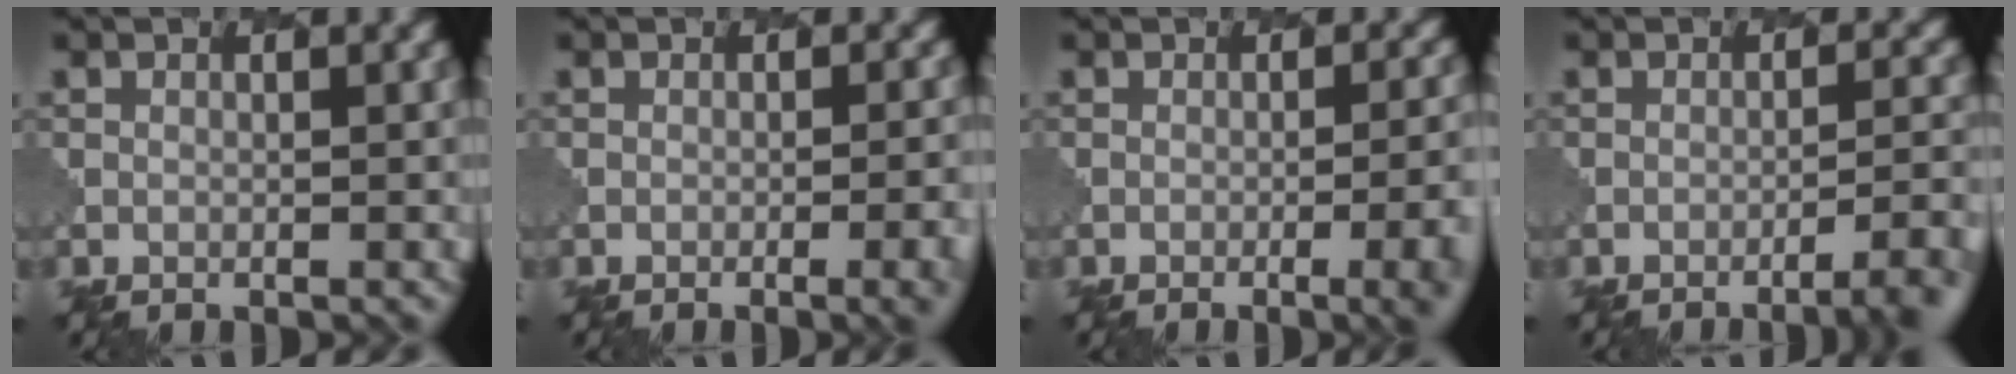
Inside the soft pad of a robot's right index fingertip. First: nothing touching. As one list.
[{"total": 6.2, "force": [-2.5, 2.6, 5.0], "torque": [-0.028, 0.011, -0.025]}, {"total": 8.7, "force": [-3.2, 3.9, 7.1], "torque": [-0.039, 0.004, -0.029]}, {"total": 4.1, "force": [-2.7, 0.9, 3.0], "torque": [-0.039, 0.006, -0.045]}]